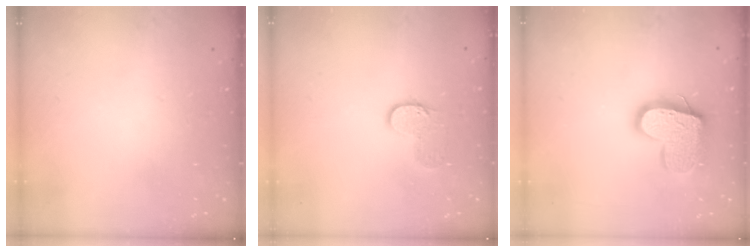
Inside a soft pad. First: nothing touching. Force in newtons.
{"total": 6.8, "press": 6.8, "slide": 0.3}
{"total": 15.1, "press": 15.0, "slide": 1.0}